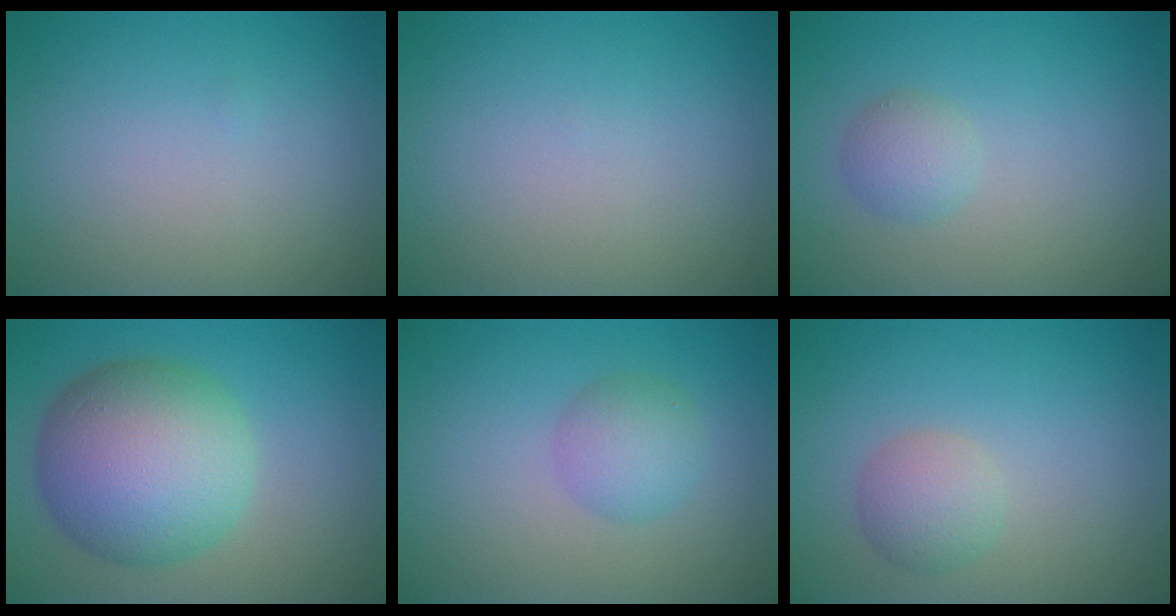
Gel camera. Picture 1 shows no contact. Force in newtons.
{"total": 0.0}
{"total": 1.8, "press": 1.8, "slide": 0.1}
{"total": 10.3, "press": 10.3, "slide": 0.4}
{"total": 2.7, "press": 2.7, "slide": 0.1}
{"total": 2.4, "press": 2.4, "slide": 0.1}